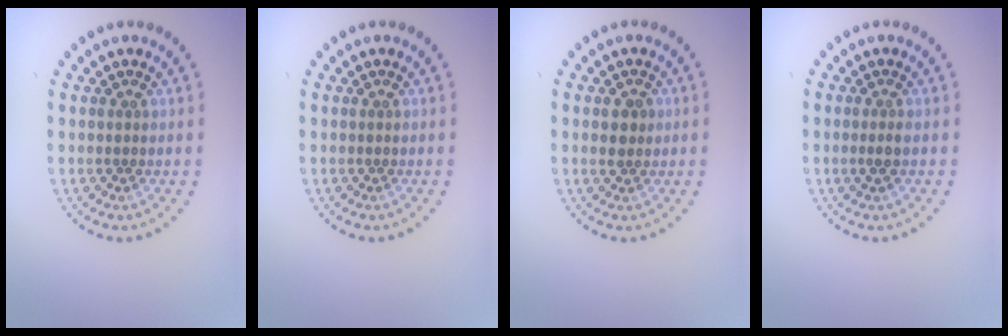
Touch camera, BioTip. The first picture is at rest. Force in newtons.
{"total": 0.0}
{"total": 1.6, "press": 1.6, "slide": 0.1}
{"total": 1.0, "press": 0.8, "slide": 0.5}